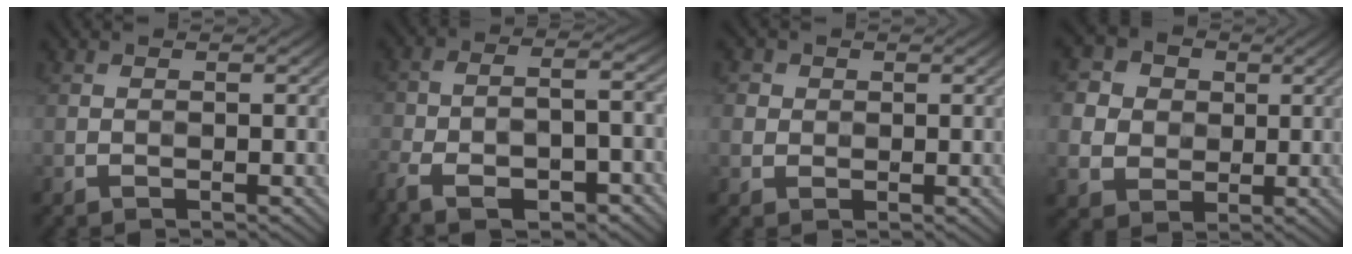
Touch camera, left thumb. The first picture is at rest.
{"total": 11.2, "force": [-7.0, 4.4, 7.6], "torque": [-0.153, -0.028, -0.115]}
{"total": 2.1, "force": [0.7, 1.9, 0.4], "torque": [-0.010, -0.001, 0.008]}
{"total": 6.7, "force": [1.2, 6.1, 2.4], "torque": [-0.087, 0.015, 0.012]}